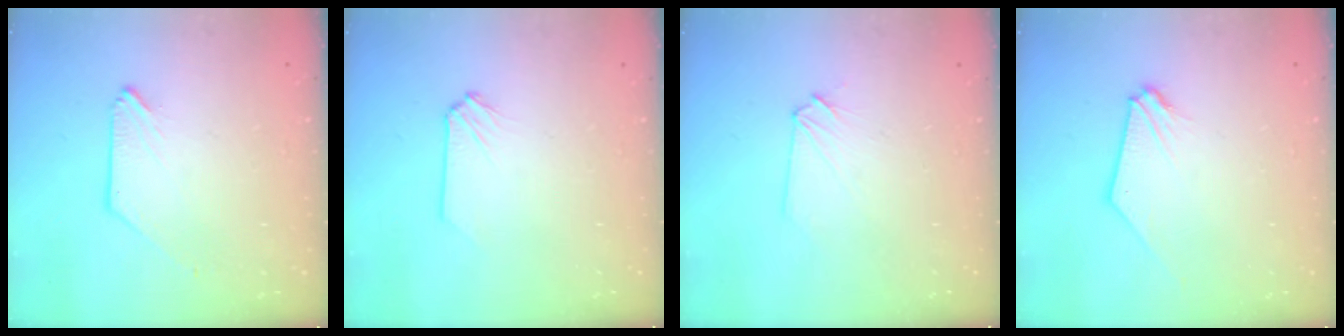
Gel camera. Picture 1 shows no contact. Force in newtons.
{"total": 0.0}
{"total": 2.5, "press": 2.4, "slide": 0.4}
{"total": 0.6, "press": 0.6, "slide": 0.1}